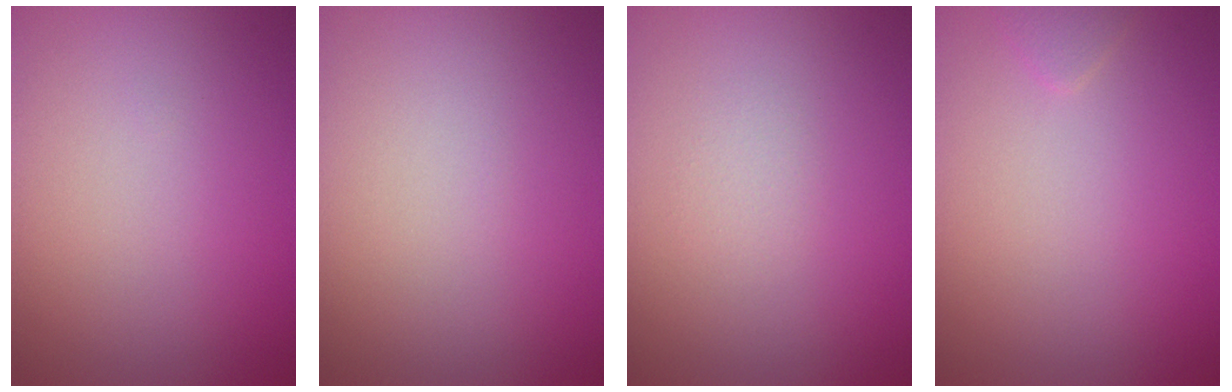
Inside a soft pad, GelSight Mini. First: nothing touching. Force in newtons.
{"total": 0.0}
{"total": 0.9, "press": 0.8, "slide": 0.1}
{"total": 0.7, "press": 0.7, "slide": 0.1}